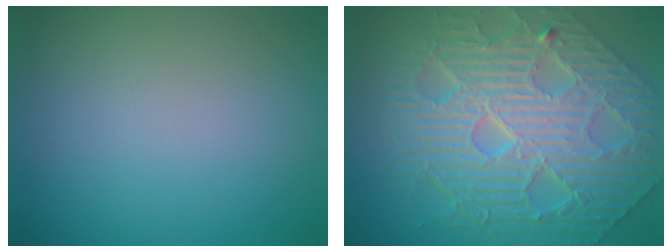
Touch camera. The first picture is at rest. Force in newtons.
{"total": 10.4, "press": 7.7, "slide": 6.9}